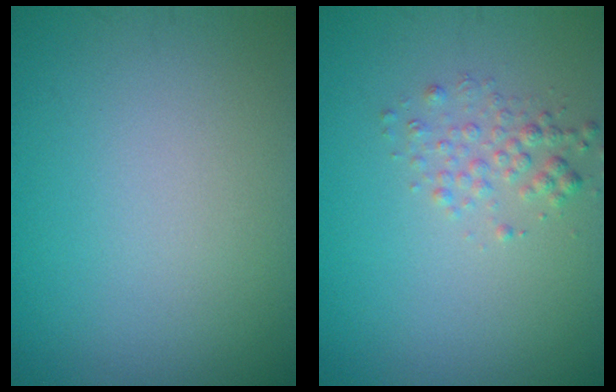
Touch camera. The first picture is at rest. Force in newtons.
{"total": 1.7, "press": 1.7, "slide": 0.1}